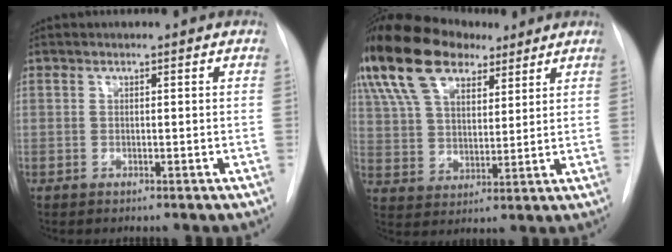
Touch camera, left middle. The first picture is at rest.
{"total": 20.7, "force": [13.3, 10.4, 12.0], "torque": [-0.278, 0.057, 0.240]}